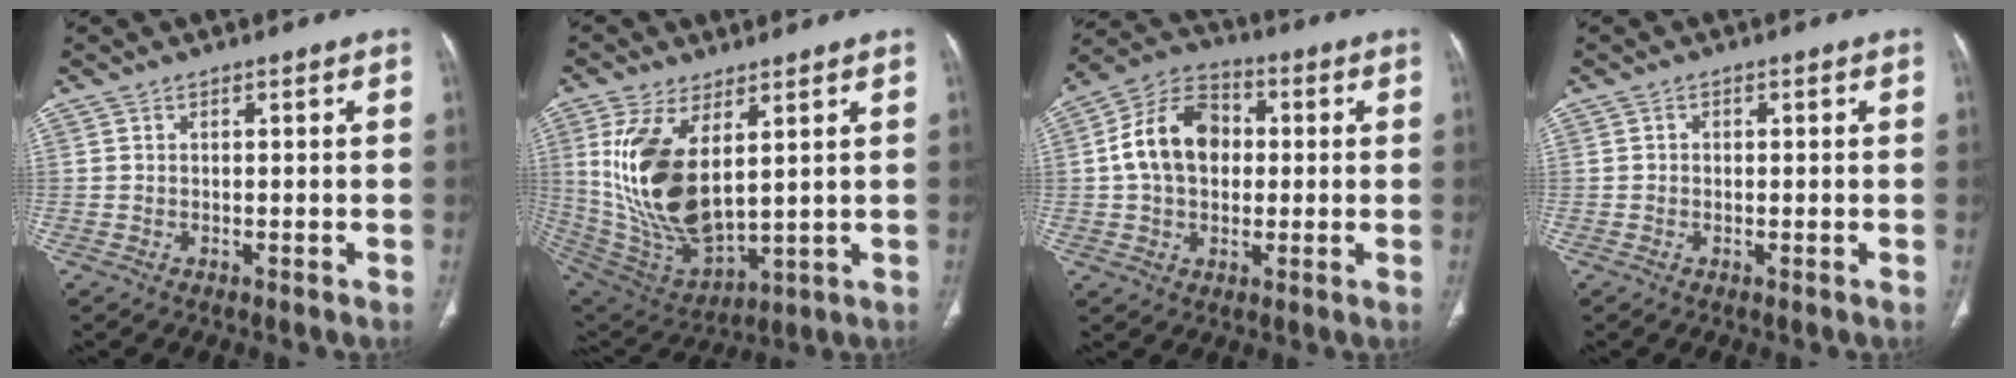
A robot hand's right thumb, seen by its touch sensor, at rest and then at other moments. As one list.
[{"total": 17.9, "force": [4.6, 8.7, 14.9], "torque": [-0.289, -0.025, 0.114]}, {"total": 13.5, "force": [1.1, 9.8, 9.2], "torque": [-0.145, 0.025, 0.011]}, {"total": 0.6, "force": [0.0, 0.5, 0.2], "torque": [0.000, 0.002, -0.002]}]